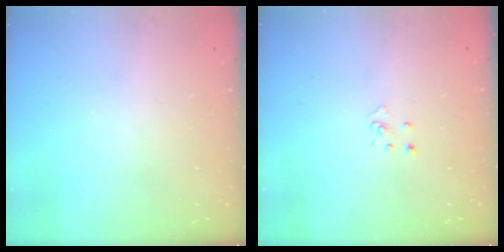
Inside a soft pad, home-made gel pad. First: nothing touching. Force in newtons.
{"total": 2.8, "press": 2.8, "slide": 0.3}